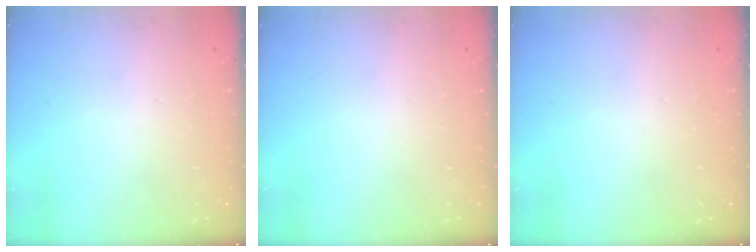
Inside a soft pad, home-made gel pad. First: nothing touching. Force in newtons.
{"total": 0.0}
{"total": 0.0}